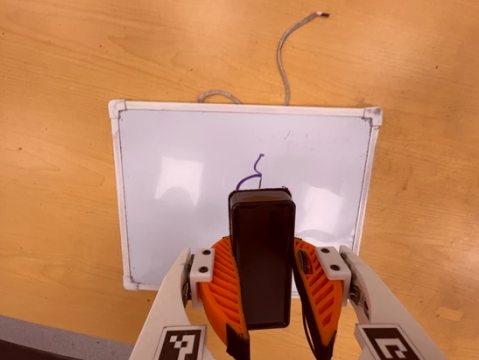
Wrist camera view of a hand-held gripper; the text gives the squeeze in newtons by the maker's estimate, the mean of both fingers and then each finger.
{"total": 7.8, "left": 6.9, "right": 8.7}